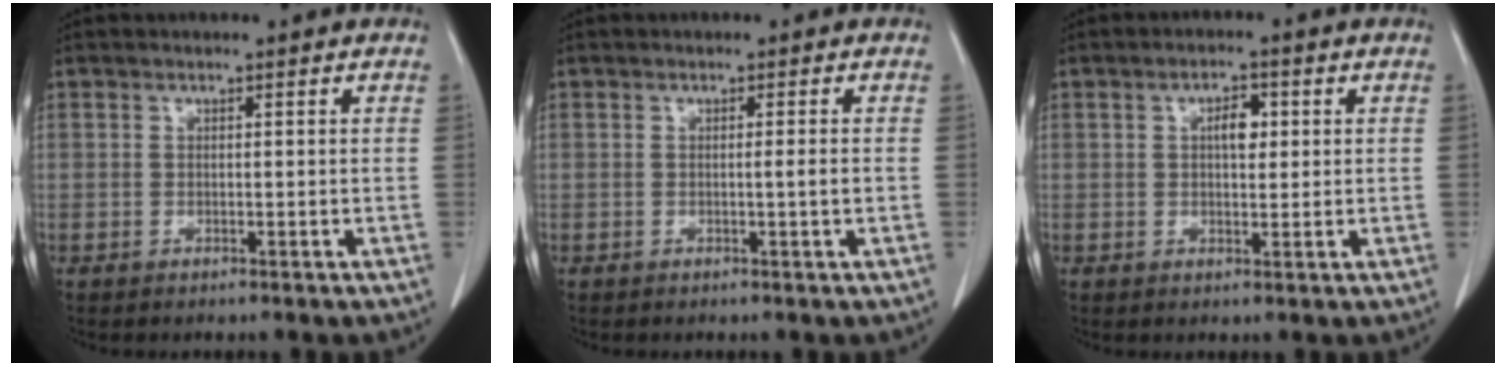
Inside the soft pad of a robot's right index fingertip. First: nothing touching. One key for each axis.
{"total": 1.3, "fx": 0.0, "fy": -0.2, "fz": 1.3, "tx": -0.020, "ty": -0.001, "tz": 0.000}
{"total": 3.5, "fx": 1.0, "fy": 1.7, "fz": 3.0, "tx": -0.045, "ty": 0.005, "tz": 0.015}